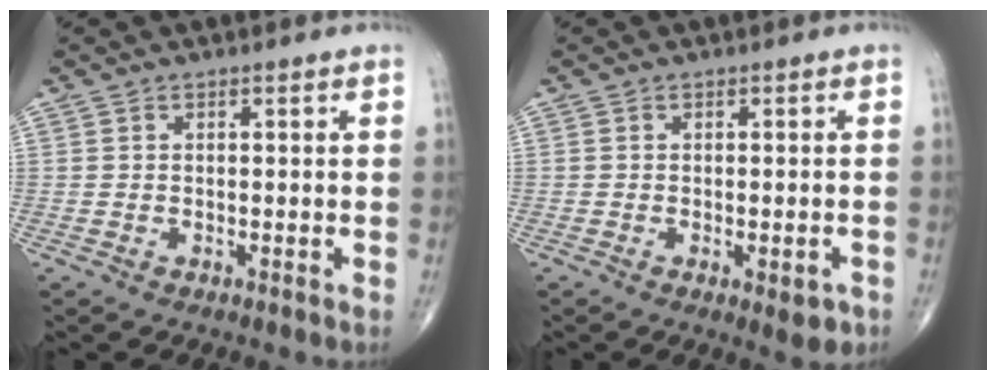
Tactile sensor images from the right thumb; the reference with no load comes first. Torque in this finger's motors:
{"motor_torque": [0.07, 0.07, -0.28, -0.27, 0.02]}